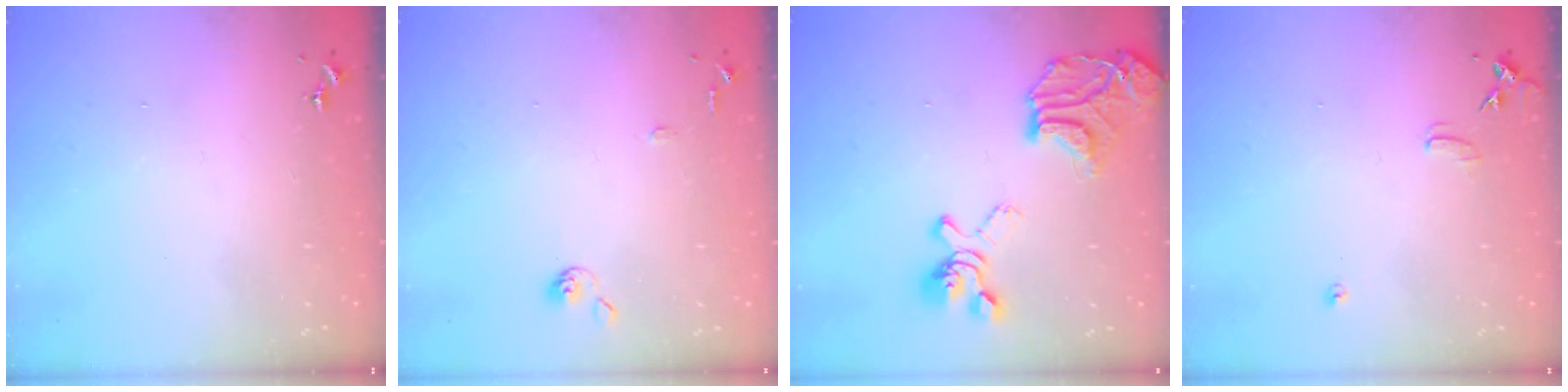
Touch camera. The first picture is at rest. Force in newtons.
{"total": 7.0, "press": 7.0, "slide": 0.7}
{"total": 20.9, "press": 20.8, "slide": 2.0}
{"total": 7.0, "press": 7.0, "slide": 0.6}